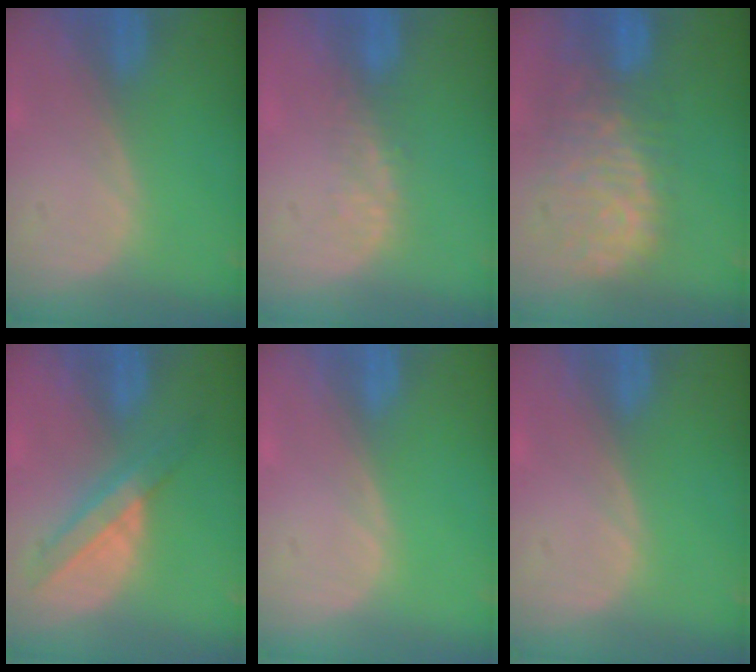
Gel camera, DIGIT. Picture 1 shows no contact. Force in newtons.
{"total": 2.9, "press": 2.3, "slide": 1.8}
{"total": 10.9, "press": 9.5, "slide": 5.4}
{"total": 5.7, "press": 5.7, "slide": 0.3}
{"total": 0.0}
{"total": 0.0}